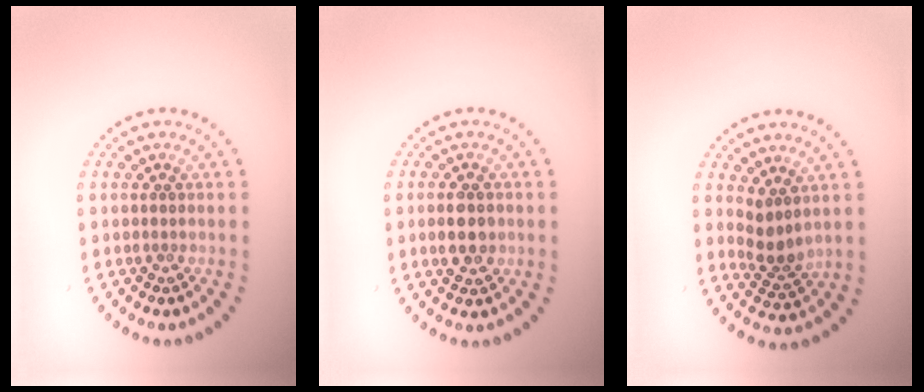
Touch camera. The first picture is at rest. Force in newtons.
{"total": 2.5, "press": 2.5, "slide": 0.2}
{"total": 2.5, "press": 1.9, "slide": 1.6}